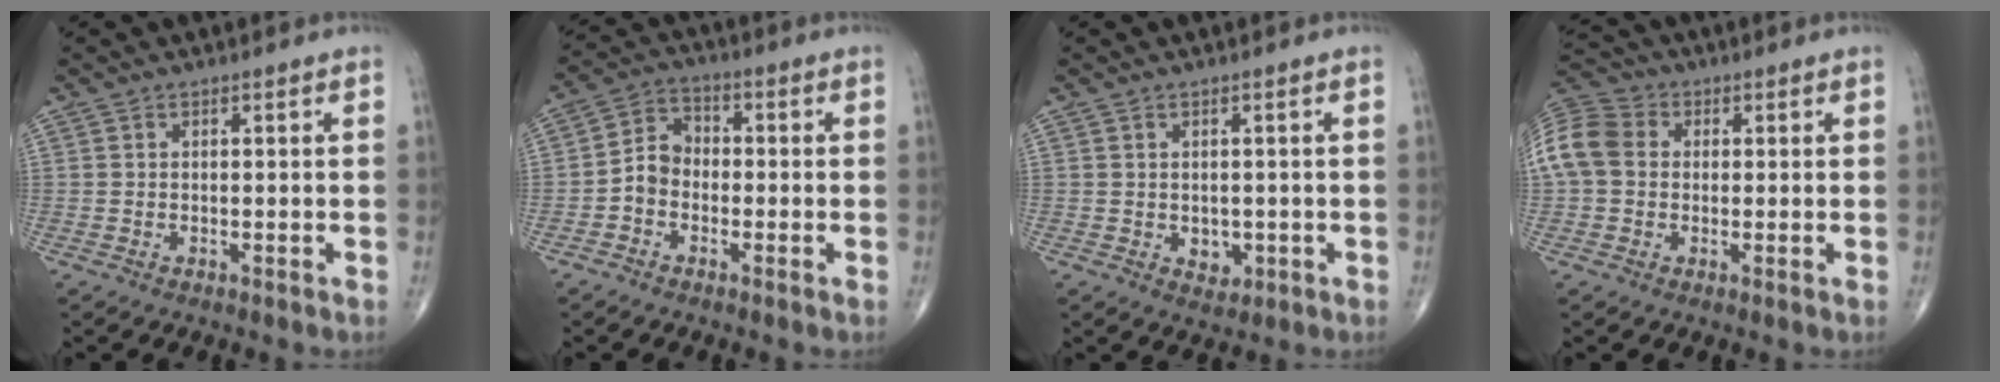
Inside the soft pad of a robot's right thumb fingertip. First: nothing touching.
{"total": 6.0, "force": [-1.6, 4.8, 3.2], "torque": [-0.040, 0.028, -0.044]}
{"total": 2.8, "force": [-0.4, 2.2, 1.7], "torque": [-0.012, -0.002, 0.002]}
{"total": 11.7, "force": [1.1, 9.6, 6.6], "torque": [-0.144, 0.031, 0.013]}